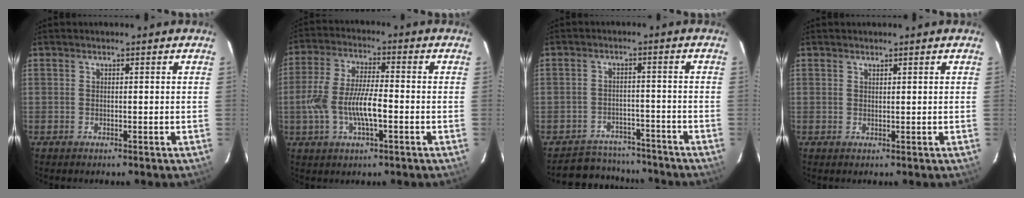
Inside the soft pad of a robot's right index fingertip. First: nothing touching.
{"total": 10.7, "force": [-2.6, 3.3, 9.8], "torque": [-0.202, -0.001, -0.049]}
{"total": 9.7, "force": [-8.5, 4.6, 1.0], "torque": [-0.034, 0.028, -0.108]}
{"total": 0.7, "force": [0.6, 0.1, 0.2], "torque": [-0.004, 0.000, 0.012]}